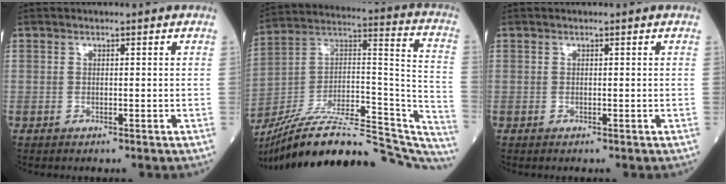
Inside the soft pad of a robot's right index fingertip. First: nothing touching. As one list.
[{"total": 33.4, "force": [-28.2, 7.7, 16.1], "torque": [-0.213, 0.010, -0.413]}, {"total": 0.0}]